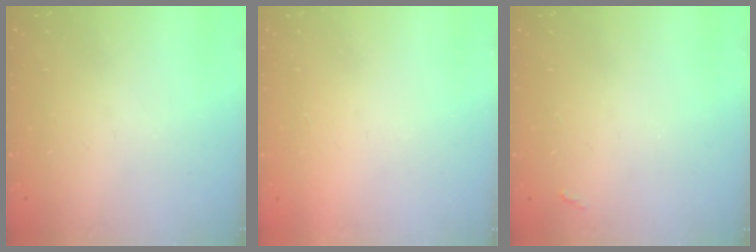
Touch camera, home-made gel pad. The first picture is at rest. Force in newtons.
{"total": 1.5, "press": 1.5, "slide": 0.1}
{"total": 2.8, "press": 2.8, "slide": 0.4}